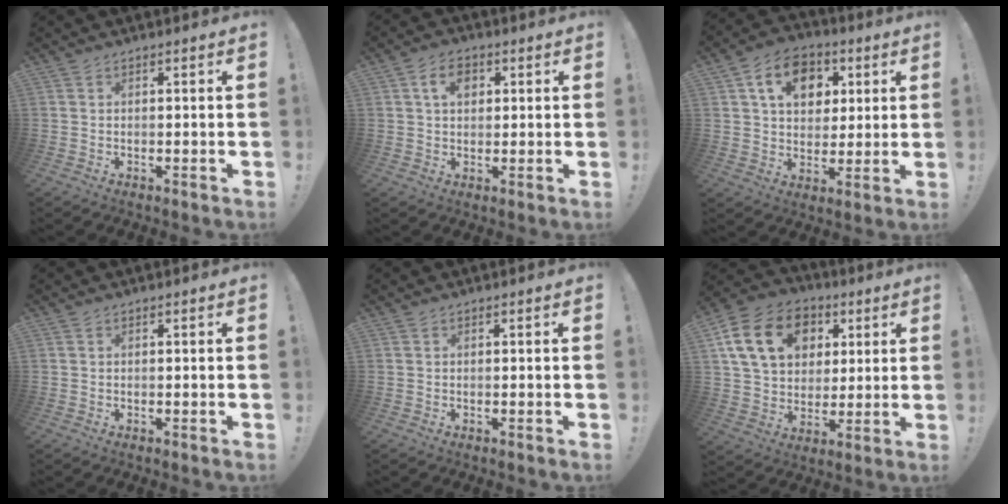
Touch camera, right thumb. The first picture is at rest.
{"total": 5.6, "force": [1.8, 3.5, 4.0], "torque": [-0.061, 0.003, 0.030]}
{"total": 13.9, "force": [5.2, 10.3, 7.8], "torque": [-0.119, -0.004, 0.099]}
{"total": 0.0}
{"total": 0.0}
{"total": 19.7, "force": [6.8, 14.6, 11.3], "torque": [-0.186, -0.010, 0.133]}